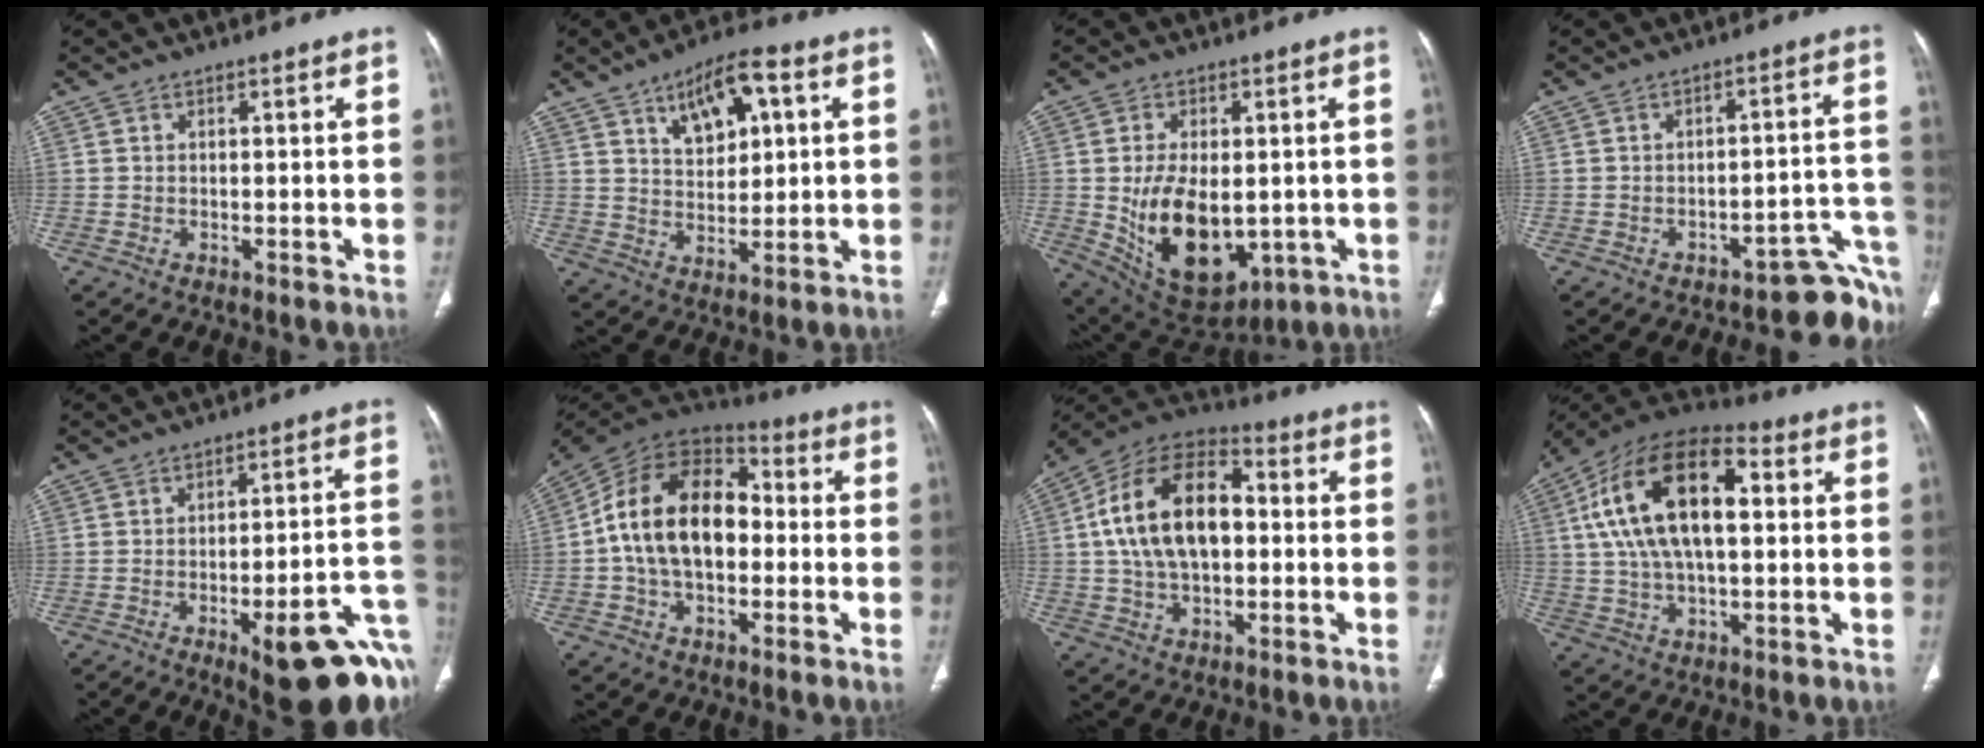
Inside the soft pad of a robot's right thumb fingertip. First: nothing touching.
{"total": 11.1, "force": [4.6, 5.3, 8.6], "torque": [-0.112, -0.005, 0.075]}
{"total": 16.8, "force": [-1.9, 10.1, 13.4], "torque": [-0.209, -0.013, 0.002]}
{"total": 8.5, "force": [-7.4, 3.0, 2.8], "torque": [0.020, 0.097, -0.091]}
{"total": 19.3, "force": [-8.4, 5.3, 16.5], "torque": [-0.133, 0.043, -0.096]}
{"total": 18.8, "force": [-0.2, 12.1, 14.4], "torque": [-0.234, 0.039, -0.012]}
{"total": 19.3, "force": [1.4, 11.6, 15.4], "torque": [-0.264, 0.030, 0.019]}
{"total": 21.4, "force": [4.2, 10.9, 17.9], "torque": [-0.320, 0.023, 0.062]}